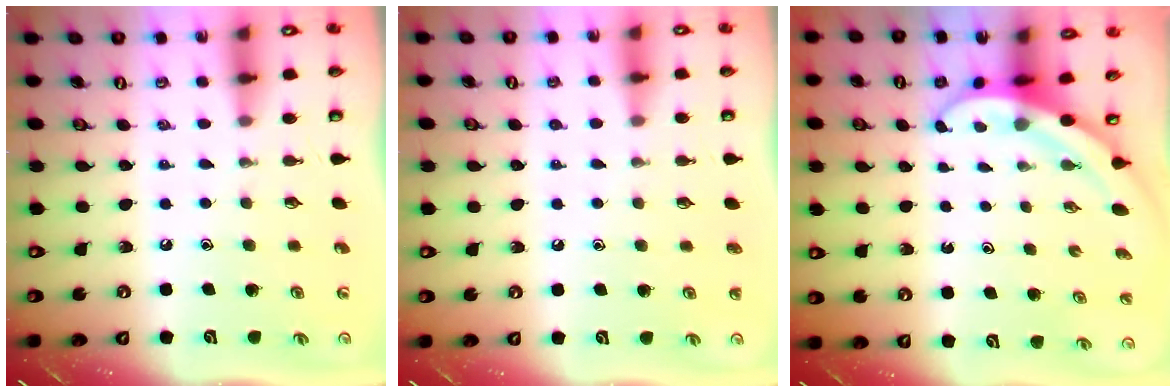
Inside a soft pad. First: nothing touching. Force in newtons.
{"total": 0.8, "press": 0.8, "slide": 0.1}
{"total": 3.9, "press": 3.9, "slide": 0.2}